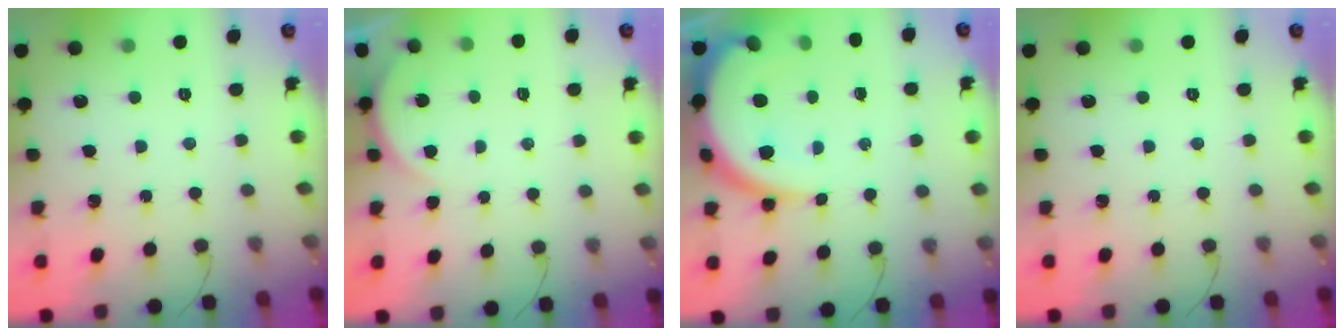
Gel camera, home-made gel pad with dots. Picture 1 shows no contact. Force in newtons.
{"total": 2.3, "press": 2.3, "slide": 0.5}
{"total": 11.3, "press": 11.3, "slide": 0.6}
{"total": 0.0}